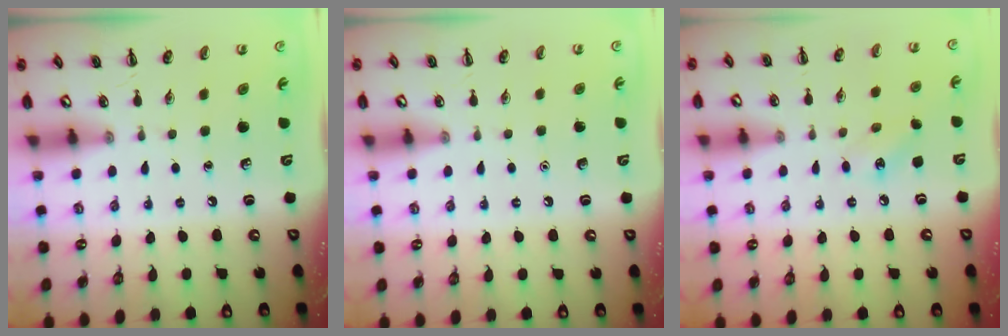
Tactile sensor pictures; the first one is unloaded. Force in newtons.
{"total": 1.6, "press": 1.6, "slide": 0.1}
{"total": 7.5, "press": 7.3, "slide": 1.9}